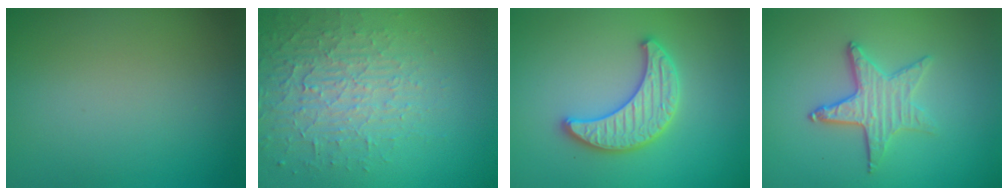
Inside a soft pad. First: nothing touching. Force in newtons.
{"total": 3.7, "press": 3.3, "slide": 1.6}
{"total": 3.6, "press": 3.5, "slide": 0.7}
{"total": 3.6, "press": 2.9, "slide": 2.2}